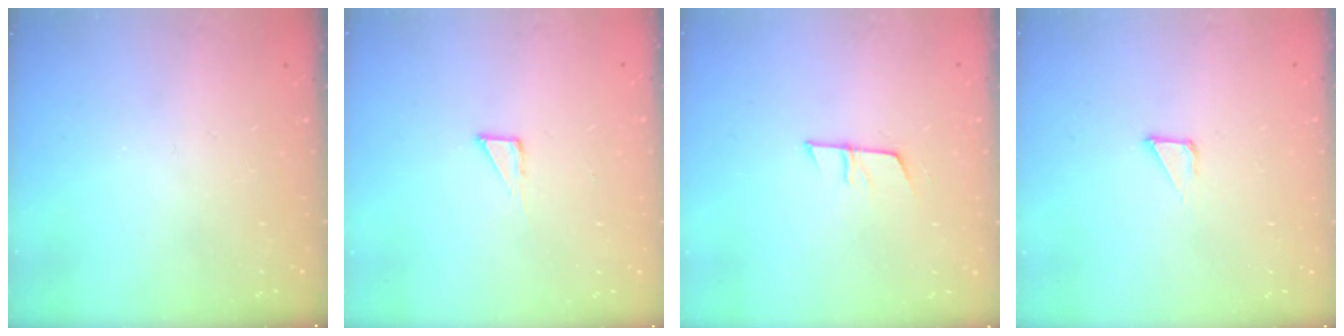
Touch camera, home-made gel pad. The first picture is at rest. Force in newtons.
{"total": 2.7, "press": 2.7, "slide": 0.2}
{"total": 7.2, "press": 7.1, "slide": 0.5}
{"total": 2.8, "press": 2.8, "slide": 0.1}